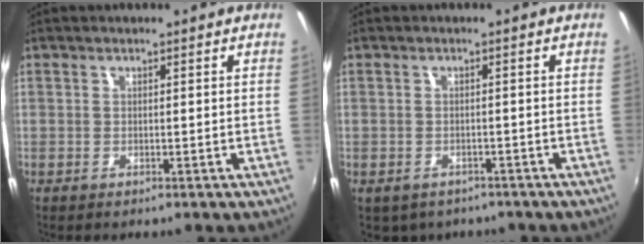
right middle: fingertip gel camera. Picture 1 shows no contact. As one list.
[{"total": 4.4, "force": [-3.1, 2.8, 1.5], "torque": [-0.038, -0.017, -0.037]}]